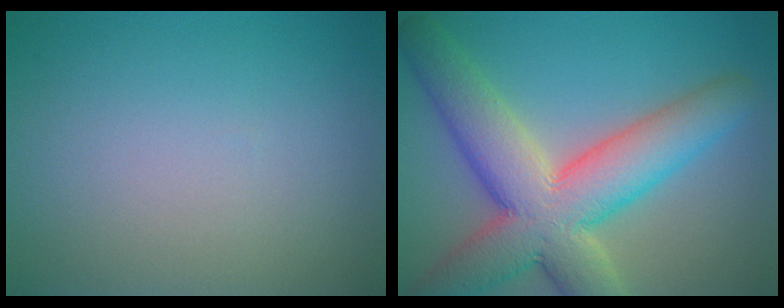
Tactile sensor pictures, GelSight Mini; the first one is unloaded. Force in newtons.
{"total": 10.9, "press": 10.9, "slide": 0.6}